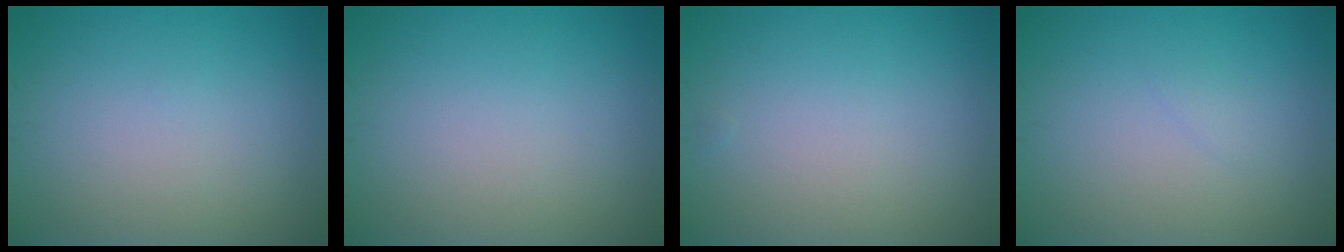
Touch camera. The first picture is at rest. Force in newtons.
{"total": 0.0}
{"total": 0.0}
{"total": 0.5, "press": 0.5, "slide": 0.1}